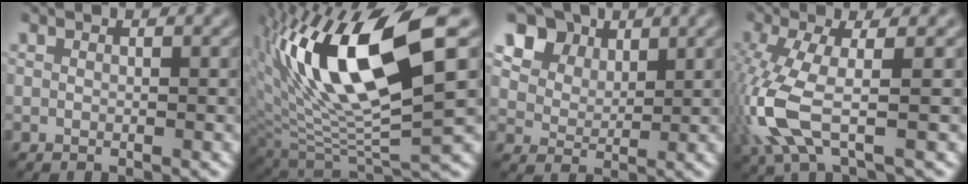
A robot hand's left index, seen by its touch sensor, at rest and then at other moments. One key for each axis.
{"total": 13.0, "fx": 4.6, "fy": 3.8, "fz": 11.5, "tx": -0.212, "ty": 0.005, "tz": 0.088}
{"total": 6.8, "fx": 4.3, "fy": 4.5, "fz": 2.6, "tx": -0.073, "ty": 0.001, "tz": 0.081}
{"total": 6.6, "fx": -1.7, "fy": 1.8, "fz": 6.1, "tx": -0.164, "ty": -0.006, "tz": -0.039}